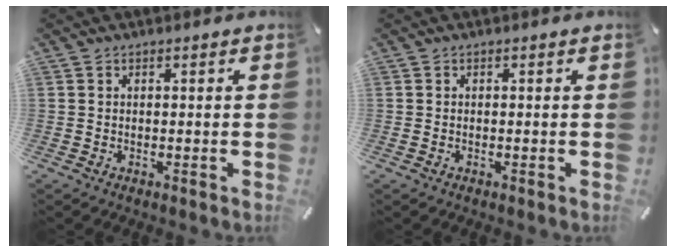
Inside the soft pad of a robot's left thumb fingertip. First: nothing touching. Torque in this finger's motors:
{"motor_torque": [-0.20, -0.28, 0.12, 0.01, -0.02]}